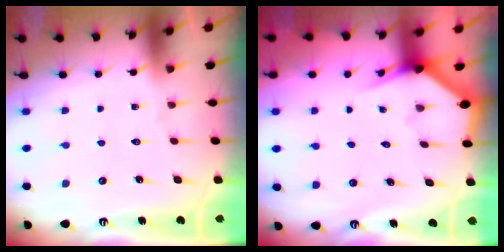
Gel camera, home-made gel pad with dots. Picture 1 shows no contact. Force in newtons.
{"total": 3.1, "press": 3.1, "slide": 0.1}